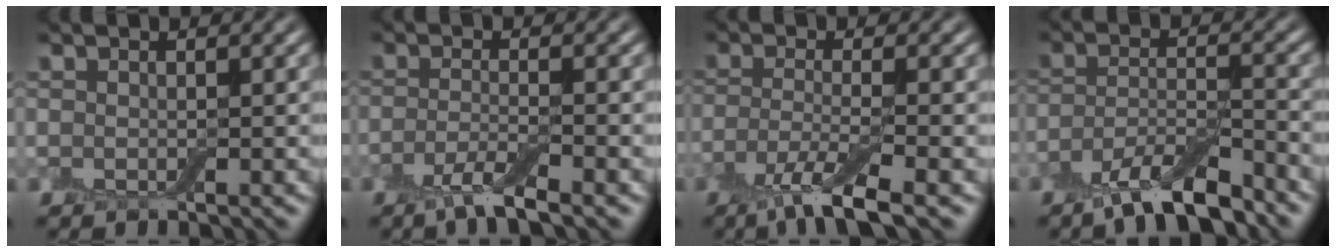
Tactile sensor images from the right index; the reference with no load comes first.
{"total": 3.2, "force": [-2.0, 0.5, 2.4], "torque": [-0.047, -0.003, -0.050]}
{"total": 5.0, "force": [-2.9, 0.9, 4.1], "torque": [-0.078, -0.011, -0.064]}
{"total": 6.2, "force": [-4.9, 1.6, 3.6], "torque": [-0.066, -0.006, -0.090]}